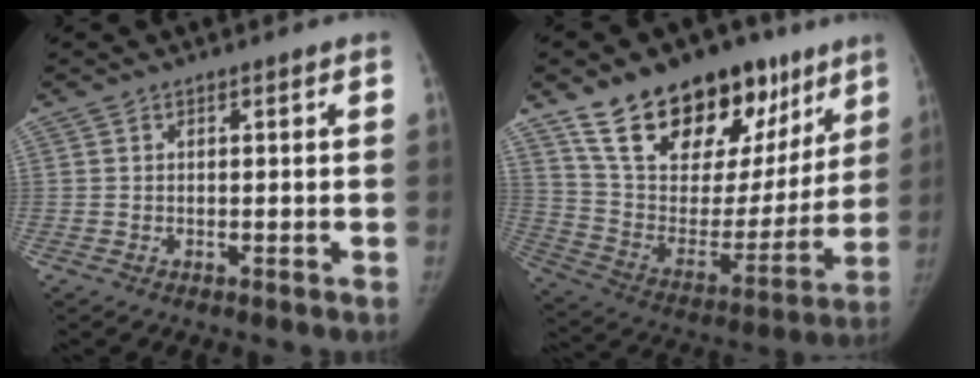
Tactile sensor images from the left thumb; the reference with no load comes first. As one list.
[{"total": 28.9, "force": [18.1, 15.5, 16.4], "torque": [-0.211, -0.040, 0.298]}]